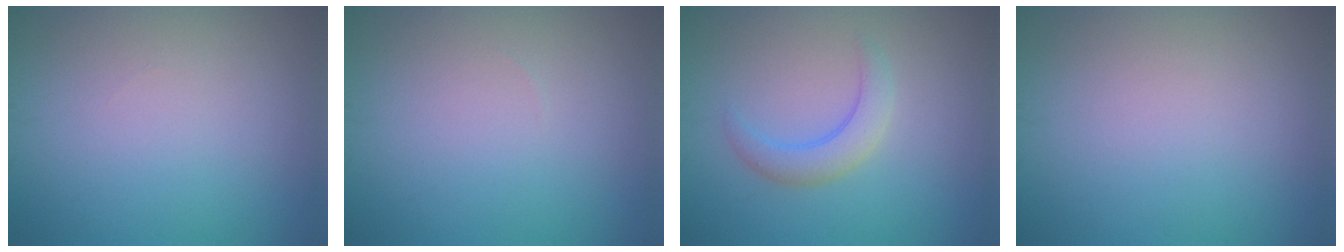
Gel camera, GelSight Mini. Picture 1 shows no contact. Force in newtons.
{"total": 0.0}
{"total": 2.6, "press": 2.6, "slide": 0.2}
{"total": 0.0}